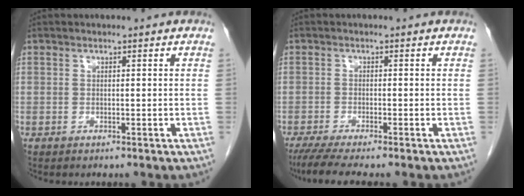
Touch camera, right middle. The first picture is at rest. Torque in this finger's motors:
{"motor_torque": [0.90, -0.67, 0.06, 0.04]}